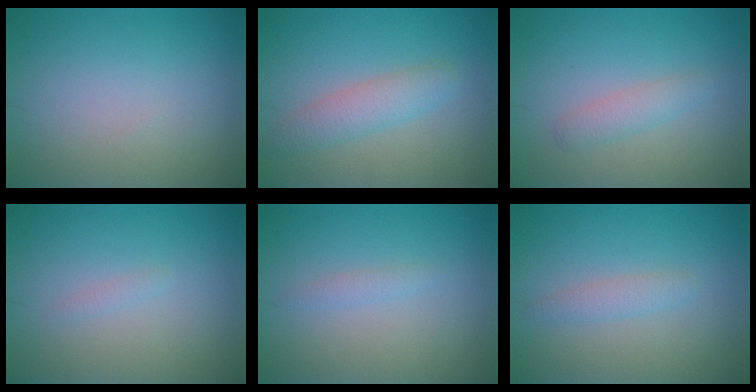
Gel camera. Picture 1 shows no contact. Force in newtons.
{"total": 2.9, "press": 2.9, "slide": 0.1}
{"total": 1.1, "press": 1.1, "slide": 0.1}
{"total": 0.5, "press": 0.5, "slide": 0.1}
{"total": 0.8, "press": 0.8, "slide": 0.0}
{"total": 1.4, "press": 1.4, "slide": 0.1}